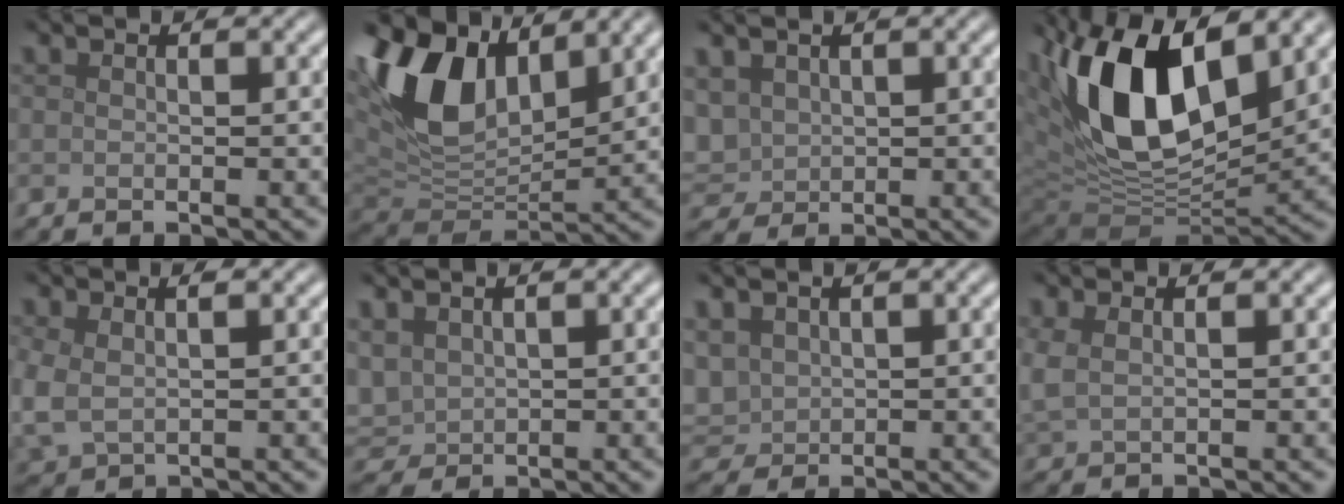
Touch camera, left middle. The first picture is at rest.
{"total": 10.9, "force": [4.9, 6.2, 7.6], "torque": [-0.167, 0.012, 0.089]}
{"total": 3.4, "force": [1.0, 2.7, 1.8], "torque": [-0.057, 0.001, 0.027]}
{"total": 15.9, "force": [5.0, 8.0, 12.7], "torque": [-0.244, 0.007, 0.083]}
{"total": 3.7, "force": [0.1, 2.5, 2.7], "torque": [-0.074, -0.008, 0.010]}
{"total": 2.7, "force": [1.0, 2.0, 1.5], "torque": [-0.042, 0.000, 0.026]}
{"total": 3.1, "force": [1.0, 2.4, 1.6], "torque": [-0.053, 0.001, 0.027]}
{"total": 1.8, "force": [0.8, 1.0, 1.3], "torque": [-0.039, 0.001, 0.020]}